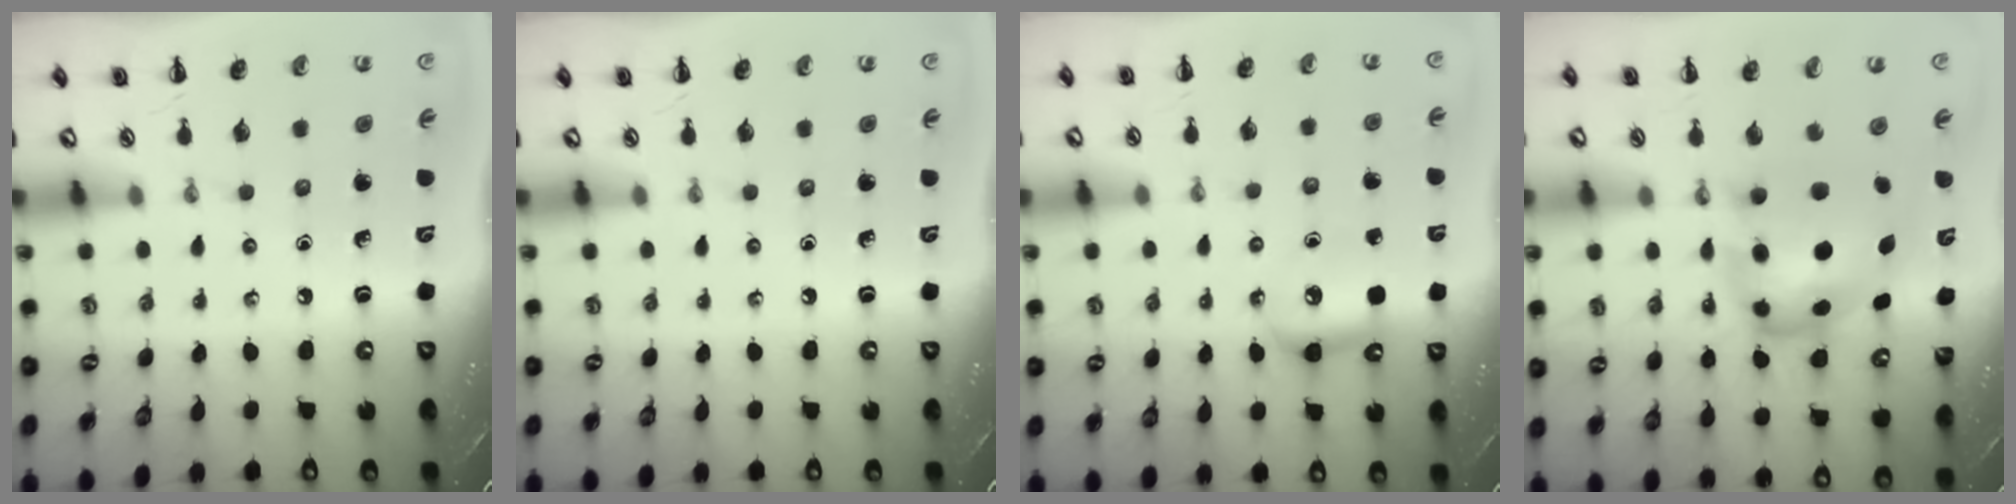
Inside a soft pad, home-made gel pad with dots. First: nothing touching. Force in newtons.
{"total": 0.0}
{"total": 6.5, "press": 6.5, "slide": 0.7}
{"total": 6.9, "press": 6.7, "slide": 1.6}